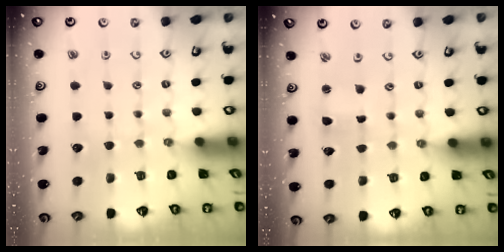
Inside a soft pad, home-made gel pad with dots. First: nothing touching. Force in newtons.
{"total": 1.6, "press": 1.6, "slide": 0.3}